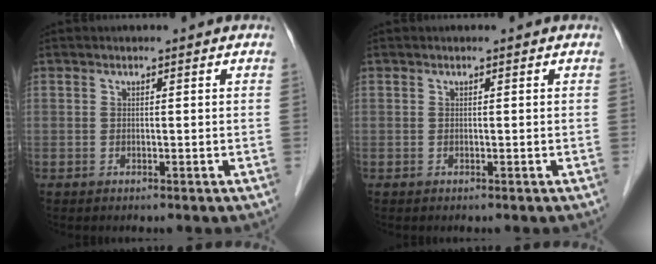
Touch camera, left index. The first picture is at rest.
{"total": 0.0}